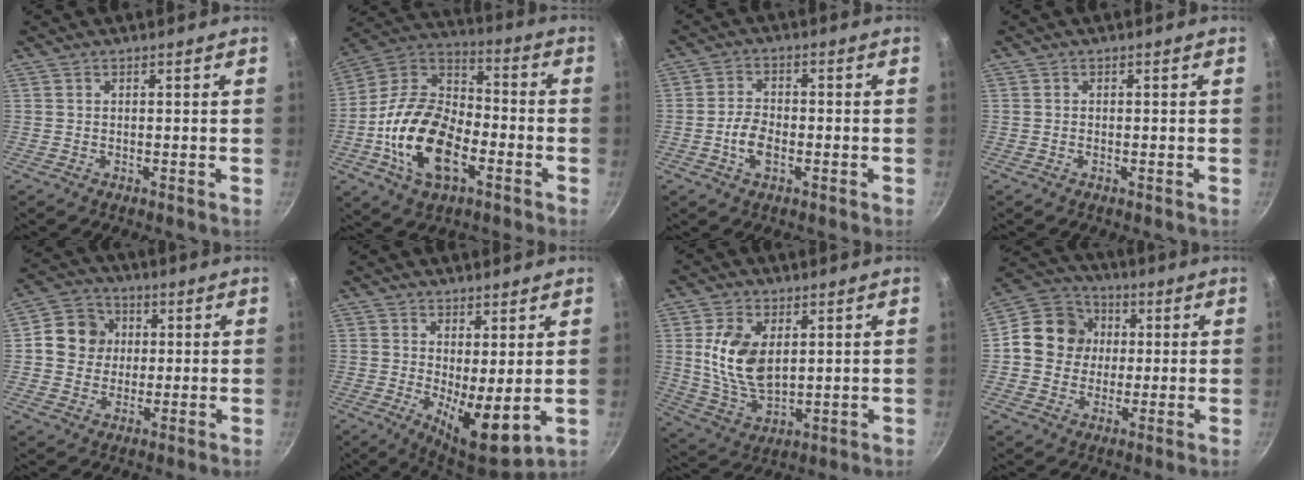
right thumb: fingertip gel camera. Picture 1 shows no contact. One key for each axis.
{"total": 20.7, "fx": -6.6, "fy": 12.0, "fz": 15.5, "tx": -0.270, "ty": 0.040, "tz": -0.137}
{"total": 5.6, "fx": -1.8, "fy": 3.1, "fz": 4.3, "tx": -0.079, "ty": 0.016, "tz": -0.037}
{"total": 0.6, "fx": -0.2, "fy": 0.2, "fz": 0.5, "tx": -0.009, "ty": 0.002, "tz": -0.005}
{"total": 9.1, "fx": 1.3, "fy": 8.3, "fz": 3.6, "tx": -0.029, "ty": 0.009, "tz": 0.007}
{"total": 9.1, "fx": 0.9, "fy": 3.1, "fz": 8.5, "tx": -0.122, "ty": -0.030, "tz": 0.019}
{"total": 12.1, "fx": 2.6, "fy": 7.2, "fz": 9.3, "tx": -0.169, "ty": -0.021, "tz": 0.058}
{"total": 12.0, "fx": 1.1, "fy": 10.9, "fz": 4.9, "tx": -0.051, "ty": 0.018, "tz": 0.000}